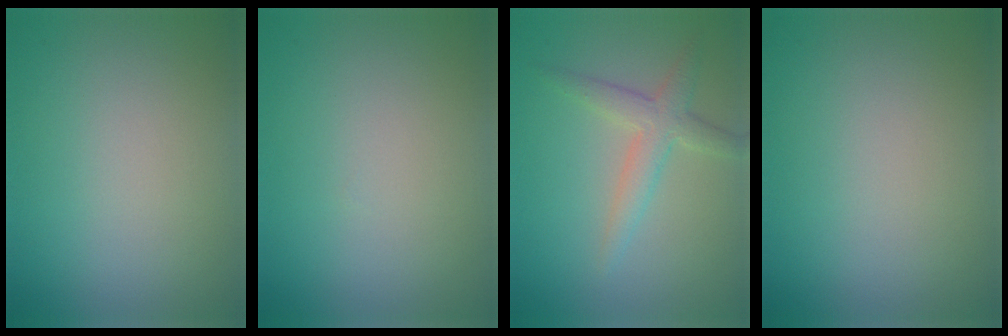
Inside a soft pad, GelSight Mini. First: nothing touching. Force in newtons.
{"total": 0.0}
{"total": 2.9, "press": 2.9, "slide": 0.1}
{"total": 0.0}